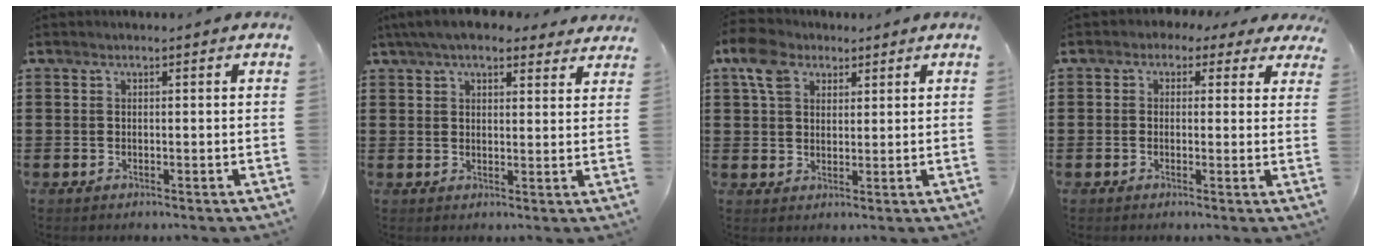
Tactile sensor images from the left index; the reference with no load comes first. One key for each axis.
{"total": 6.0, "fx": 5.0, "fy": 1.4, "fz": 2.9, "tx": -0.069, "ty": -0.004, "tz": 0.093}
{"total": 6.4, "fx": 3.6, "fy": 4.6, "fz": 2.6, "tx": -0.074, "ty": 0.014, "tz": 0.068}
{"total": 1.7, "fx": 0.3, "fy": 1.6, "fz": 0.7, "tx": -0.020, "ty": 0.011, "tz": 0.002}